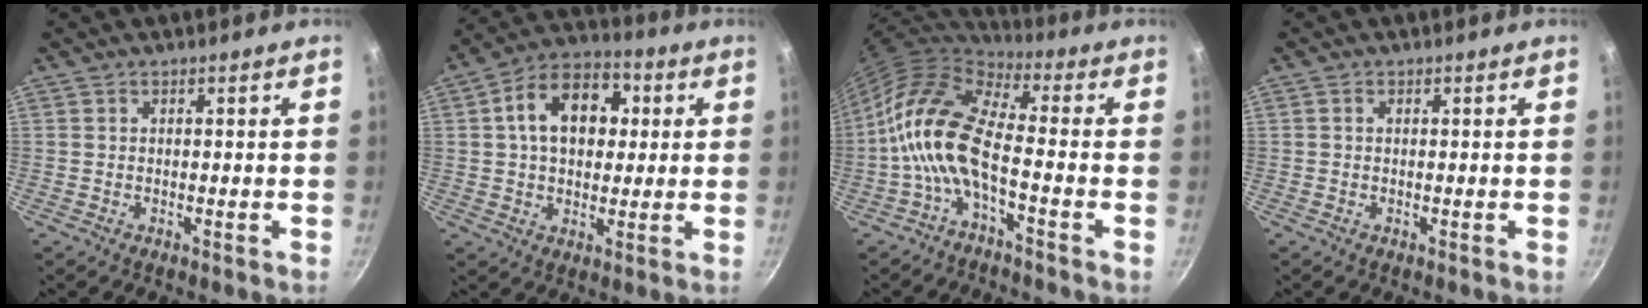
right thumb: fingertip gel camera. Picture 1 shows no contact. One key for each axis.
{"total": 14.5, "fx": 2.9, "fy": 10.0, "fz": 10.0, "tx": -0.123, "ty": 0.019, "tz": 0.032}
{"total": 12.7, "fx": -2.8, "fy": 5.3, "fz": 11.2, "tx": -0.220, "ty": 0.034, "tz": -0.070}
{"total": 0.5, "fx": 0.1, "fy": 0.4, "fz": 0.4, "tx": -0.006, "ty": 0.003, "tz": 0.002}